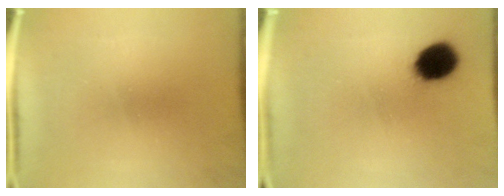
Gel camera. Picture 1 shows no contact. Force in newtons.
{"total": 10.6}